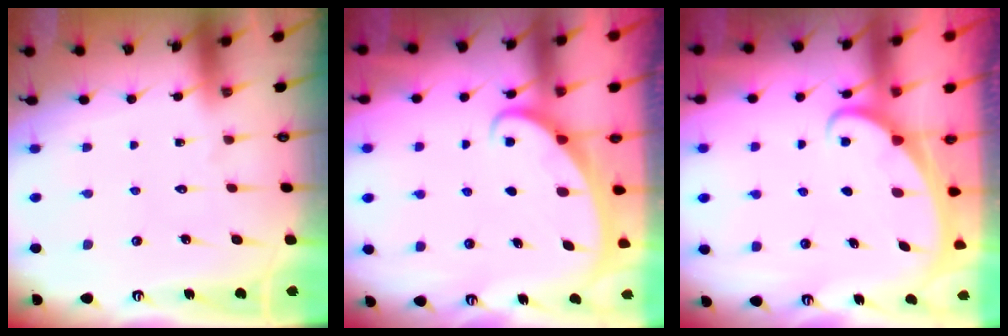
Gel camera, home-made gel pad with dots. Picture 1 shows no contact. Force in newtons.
{"total": 2.1, "press": 2.1, "slide": 0.1}
{"total": 2.3, "press": 2.3, "slide": 0.3}